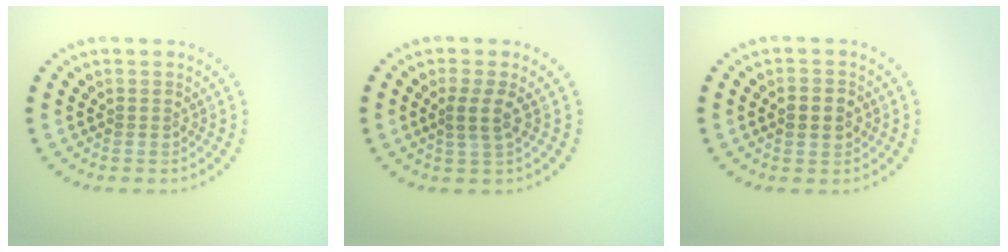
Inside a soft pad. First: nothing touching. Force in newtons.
{"total": 1.8, "press": 1.5, "slide": 1.1}
{"total": 2.8, "press": 2.8, "slide": 0.2}